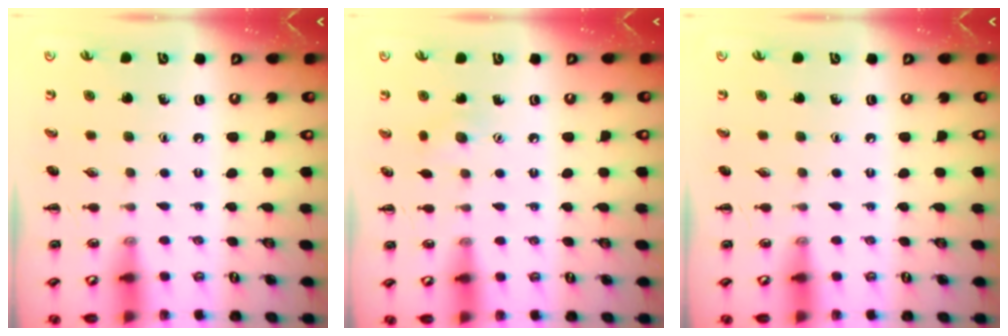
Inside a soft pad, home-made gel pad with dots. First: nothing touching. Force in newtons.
{"total": 5.0, "press": 4.8, "slide": 1.3}
{"total": 0.0}